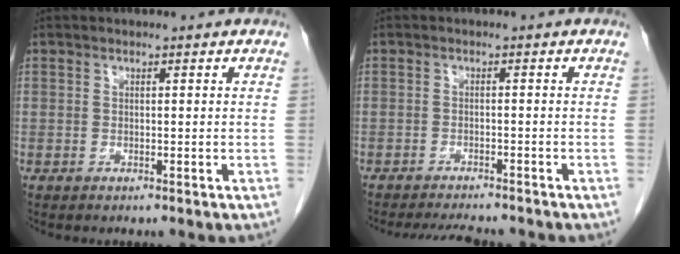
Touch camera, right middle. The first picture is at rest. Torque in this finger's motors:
{"motor_torque": [0.05, -0.04, 0.00, 0.01]}